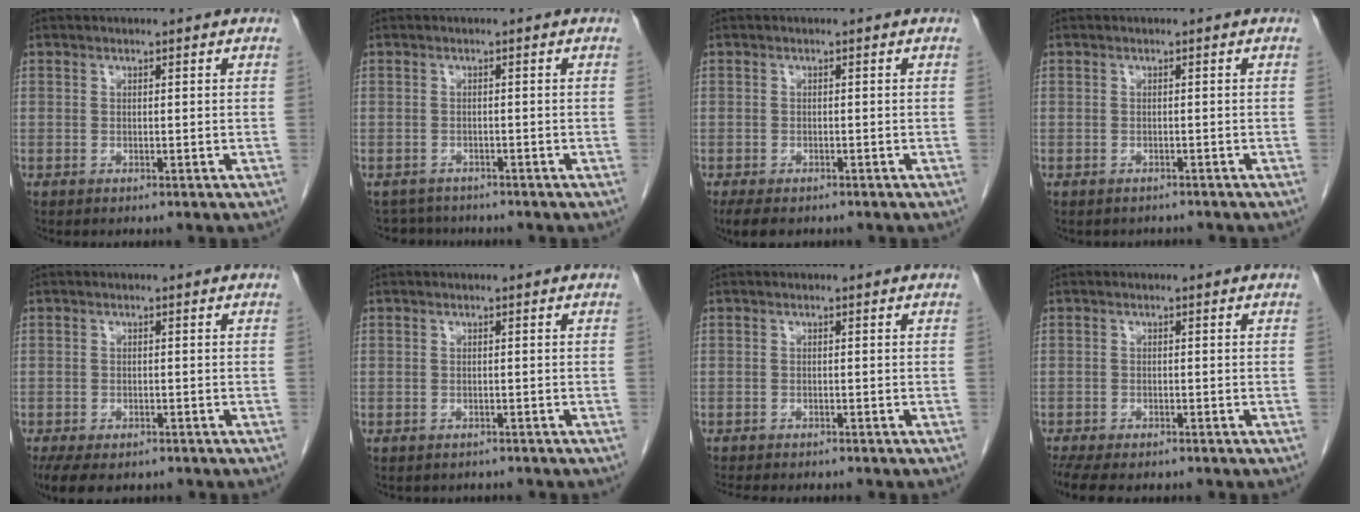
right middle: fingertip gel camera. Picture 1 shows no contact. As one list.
[{"total": 3.3, "force": [-3.1, 1.2, -0.4], "torque": [0.006, -0.003, -0.047]}, {"total": 4.4, "force": [-3.4, 1.9, 2.1], "torque": [-0.037, -0.010, -0.048]}, {"total": 2.3, "force": [-2.0, 1.0, 0.1], "torque": [-0.009, -0.001, -0.027]}, {"total": 8.4, "force": [-6.3, 3.6, 4.1], "torque": [-0.072, -0.011, -0.090]}, {"total": 2.7, "force": [-2.4, 1.2, 0.3], "torque": [-0.010, 0.000, -0.031]}, {"total": 7.5, "force": [-6.6, 1.8, 3.0], "torque": [-0.044, -0.005, -0.092]}, {"total": 9.7, "force": [-8.0, 3.1, 4.5], "torque": [-0.088, -0.010, -0.116]}]